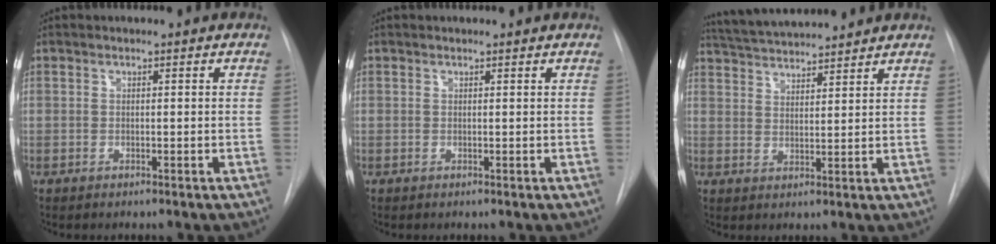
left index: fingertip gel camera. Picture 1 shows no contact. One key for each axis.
{"total": 1.2, "fx": 1.2, "fy": 0.1, "fz": 0.1, "tx": -0.008, "ty": 0.008, "tz": 0.011}
{"total": 2.6, "fx": 2.6, "fy": 0.2, "fz": 0.6, "tx": -0.008, "ty": 0.029, "tz": 0.042}